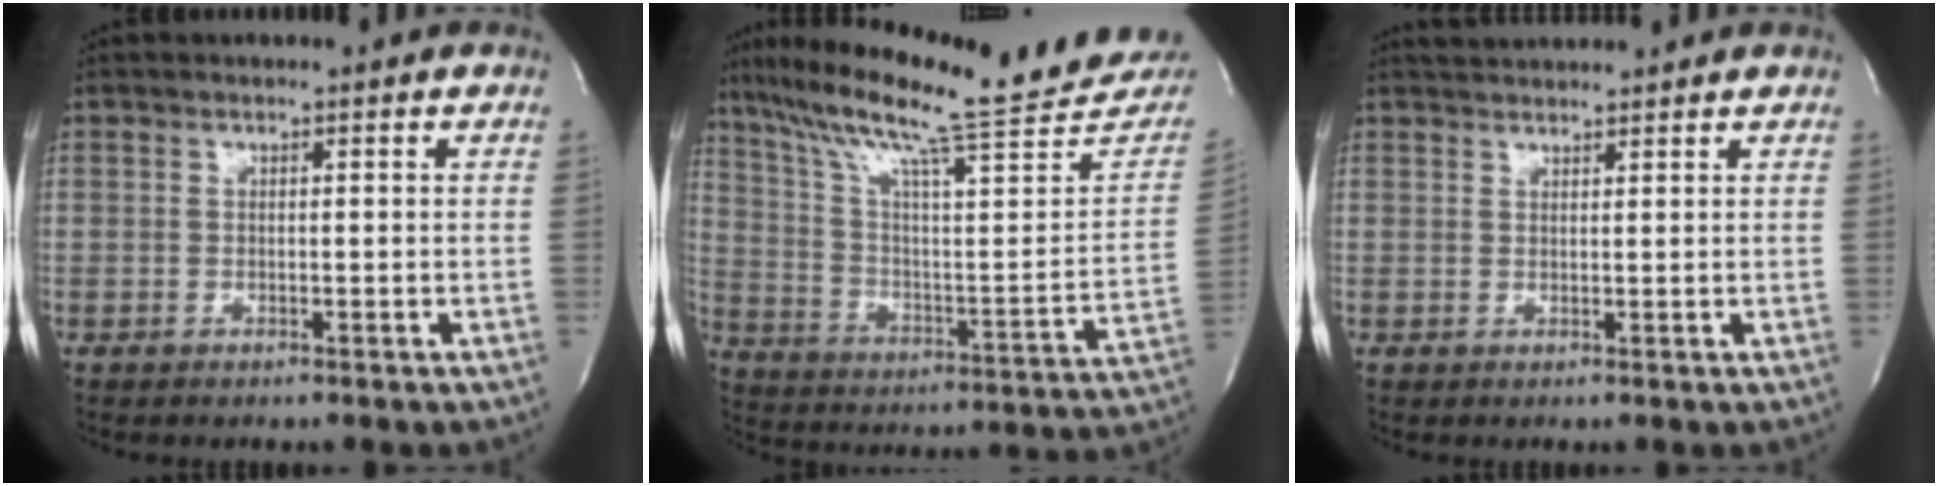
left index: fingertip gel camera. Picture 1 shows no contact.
{"total": 28.1, "force": [23.4, 1.5, 15.5], "torque": [-0.255, -0.048, 0.333]}
{"total": 3.9, "force": [3.7, 0.4, 0.8], "torque": [-0.017, 0.028, 0.059]}